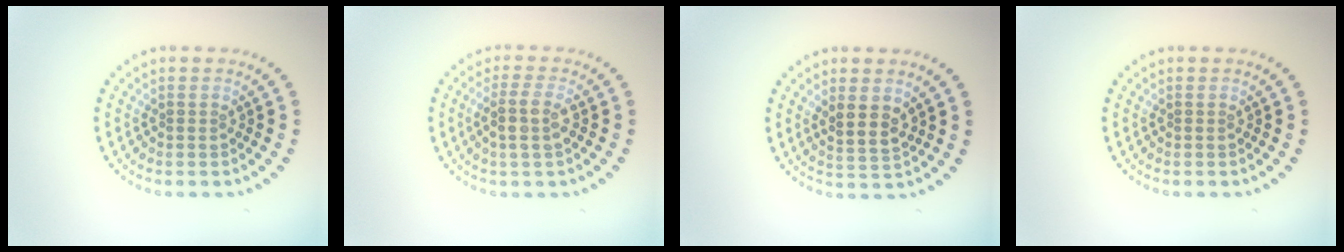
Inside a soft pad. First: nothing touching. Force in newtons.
{"total": 2.5, "press": 2.3, "slide": 1.0}
{"total": 2.4, "press": 2.1, "slide": 1.1}
{"total": 0.0}